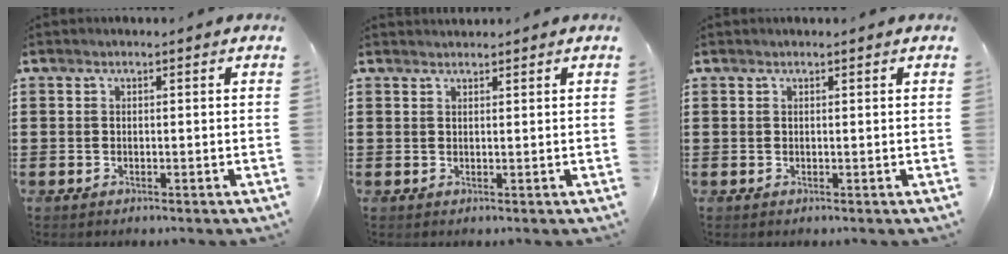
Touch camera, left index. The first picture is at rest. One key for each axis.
{"total": 1.0, "fx": 1.0, "fy": 0.1, "fz": 0.1, "tx": -0.003, "ty": -0.001, "tz": 0.019}
{"total": 0.0}